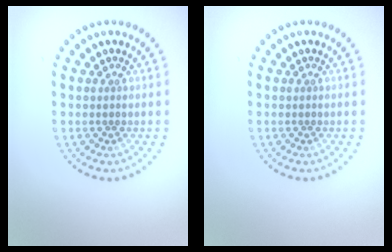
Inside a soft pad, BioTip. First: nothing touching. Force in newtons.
{"total": 0.0}